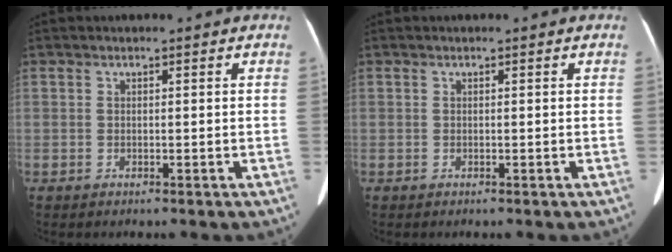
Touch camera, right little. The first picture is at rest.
{"total": 0.0}